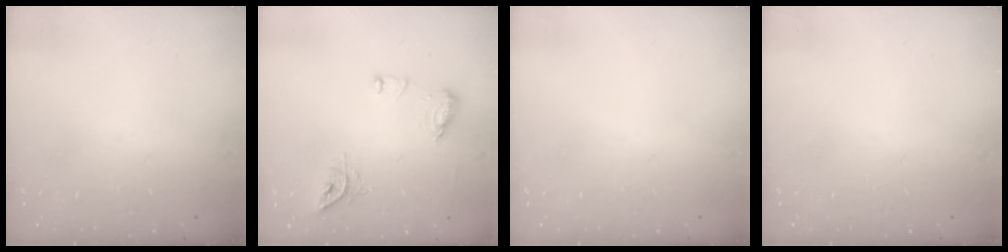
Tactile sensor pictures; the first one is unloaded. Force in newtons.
{"total": 9.8, "press": 9.8, "slide": 0.6}
{"total": 0.0}
{"total": 0.0}